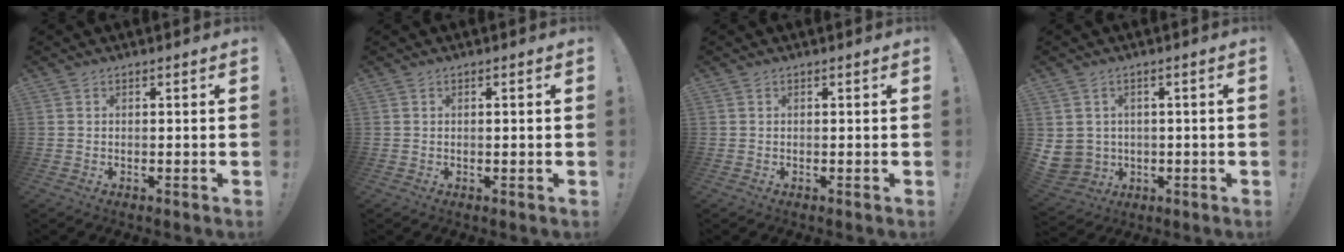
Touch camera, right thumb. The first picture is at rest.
{"total": 0.8, "force": [0.0, -0.2, 0.7], "torque": [-0.012, -0.001, 0.000]}
{"total": 0.0}
{"total": 5.6, "force": [0.7, 5.4, 1.3], "torque": [-0.042, -0.010, 0.019]}